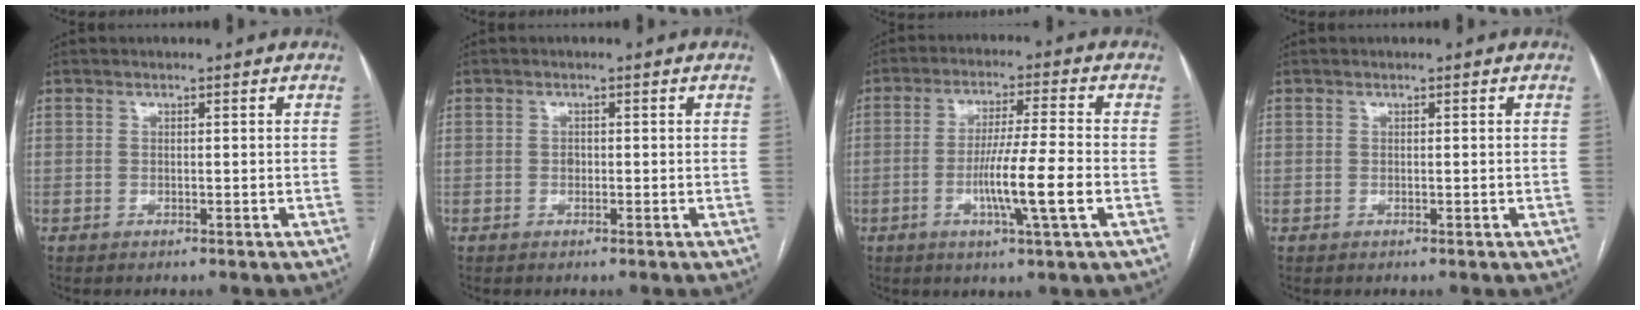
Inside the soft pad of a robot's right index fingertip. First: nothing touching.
{"total": 0.8, "force": [-0.1, 0.7, 0.5], "torque": [-0.007, 0.002, -0.003]}
{"total": 9.4, "force": [-2.6, -0.6, 9.0], "torque": [-0.162, -0.010, -0.050]}
{"total": 0.0}